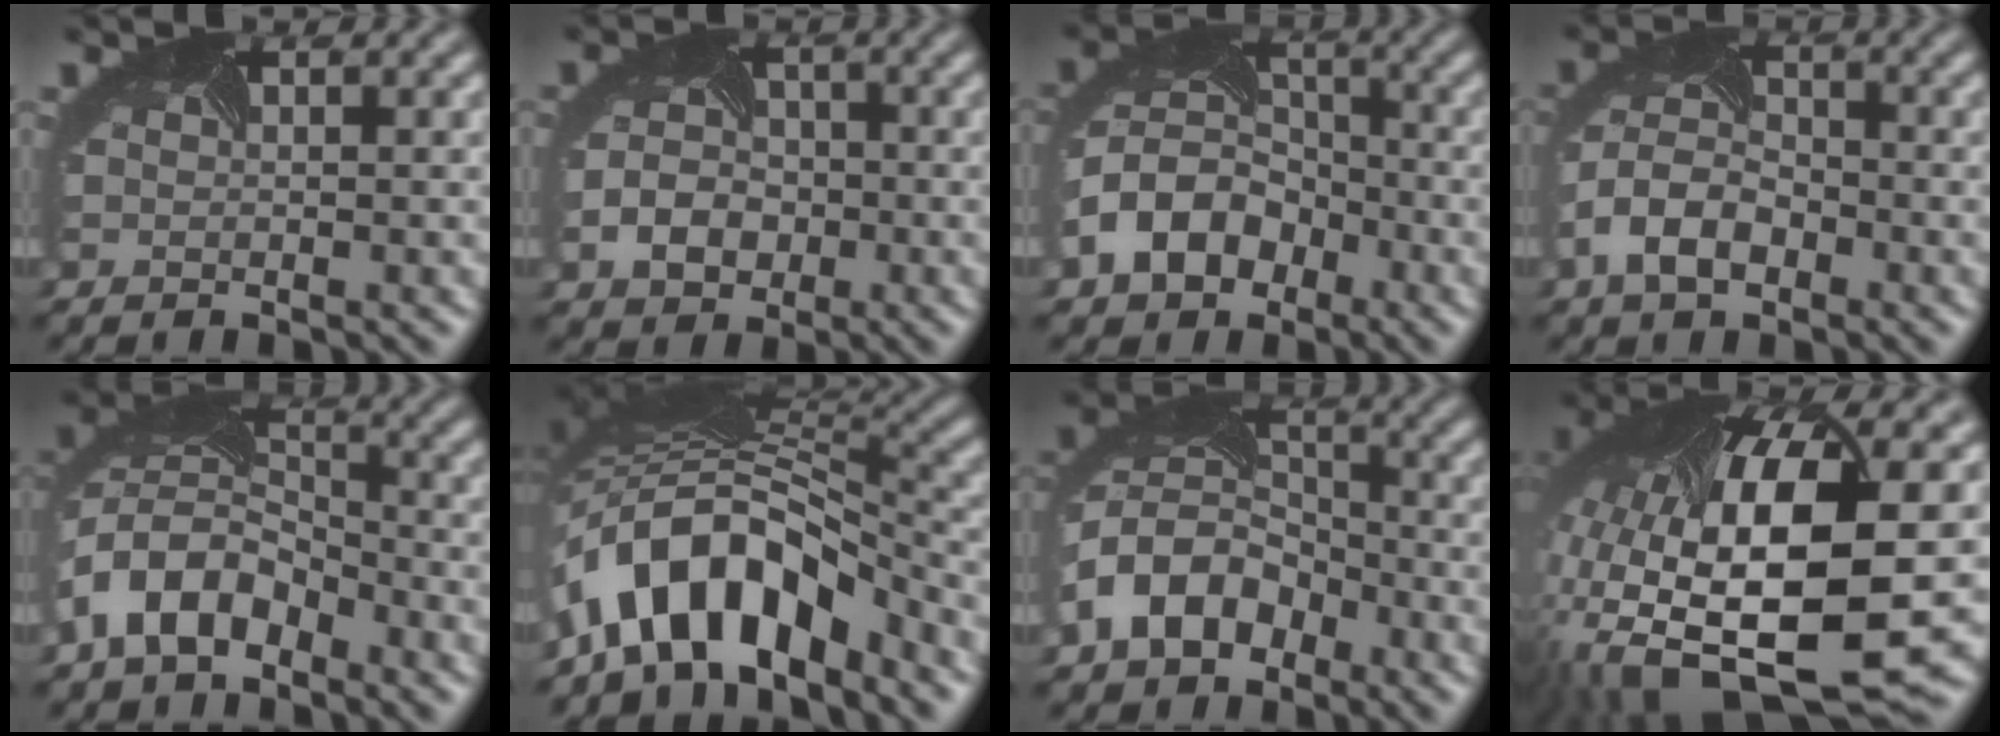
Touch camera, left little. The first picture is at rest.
{"total": 3.2, "force": [-1.2, 2.7, 1.2], "torque": [-0.028, -0.001, -0.028]}
{"total": 6.3, "force": [-2.9, 4.8, 2.8], "torque": [-0.063, 0.005, -0.068]}
{"total": 4.6, "force": [-2.4, 2.9, 2.6], "torque": [-0.060, 0.008, -0.057]}
{"total": 6.2, "force": [-3.1, 4.0, 3.6], "torque": [-0.083, 0.006, -0.075]}
{"total": 9.3, "force": [-4.6, 5.0, 6.3], "torque": [-0.106, 0.012, -0.087]}
{"total": 6.6, "force": [-3.1, 4.8, 3.3], "torque": [-0.076, 0.005, -0.074]}
{"total": 18.0, "force": [-0.8, 9.1, 15.4], "torque": [-0.324, -0.055, 0.003]}